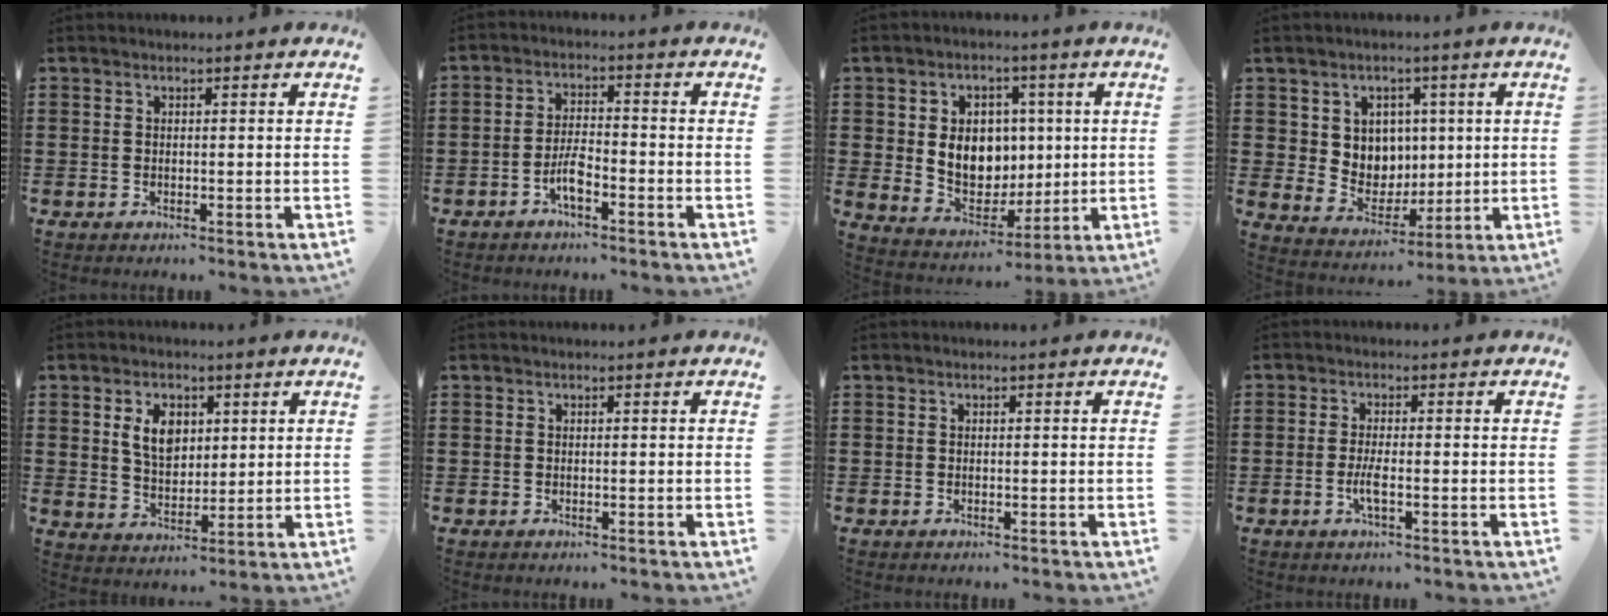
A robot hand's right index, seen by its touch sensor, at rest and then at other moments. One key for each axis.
{"total": 4.4, "fx": -2.3, "fy": 1.0, "fz": 3.6, "tx": -0.088, "ty": -0.003, "tz": -0.050}
{"total": 8.4, "fx": 1.1, "fy": 7.0, "fz": 4.4, "tx": -0.080, "ty": 0.009, "tz": 0.020}
{"total": 6.0, "fx": 2.4, "fy": 5.4, "fz": 0.6, "tx": -0.039, "ty": -0.007, "tz": 0.045}
{"total": 6.1, "fx": 1.9, "fy": 4.2, "fz": 3.9, "tx": -0.084, "ty": 0.010, "tz": 0.032}
{"total": 0.0}
{"total": 0.0}
{"total": 2.8, "fx": -0.9, "fy": 0.4, "fz": 2.6, "tx": -0.059, "ty": -0.007, "tz": -0.019}